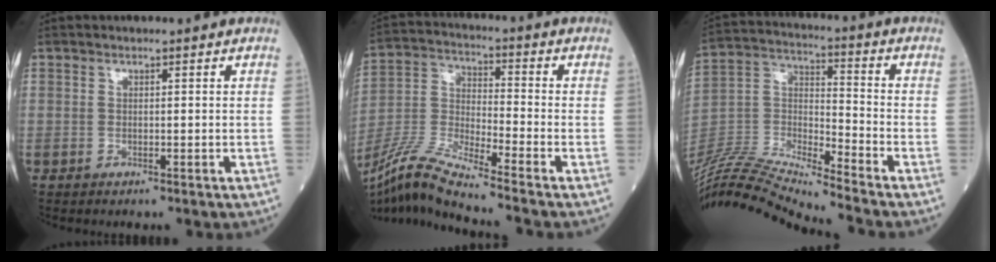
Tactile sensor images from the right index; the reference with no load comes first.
{"total": 13.1, "force": [-10.9, -1.3, 7.1], "torque": [-0.153, -0.016, -0.211]}
{"total": 20.1, "force": [-18.7, -1.5, 7.2], "torque": [-0.151, 0.002, -0.344]}